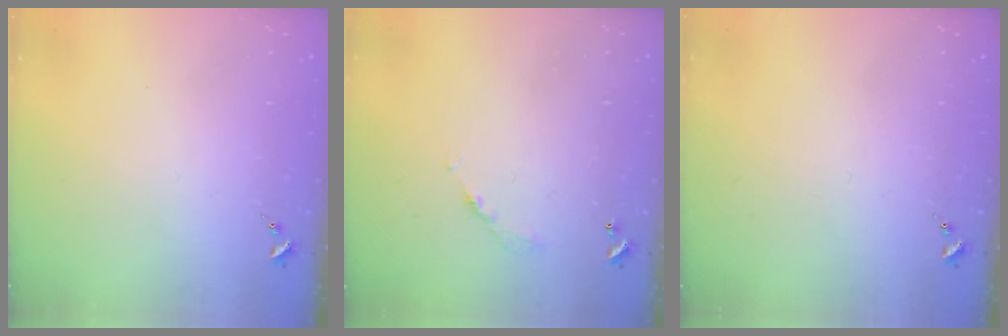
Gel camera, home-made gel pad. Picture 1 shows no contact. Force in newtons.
{"total": 4.4, "press": 4.3, "slide": 0.2}
{"total": 0.0}